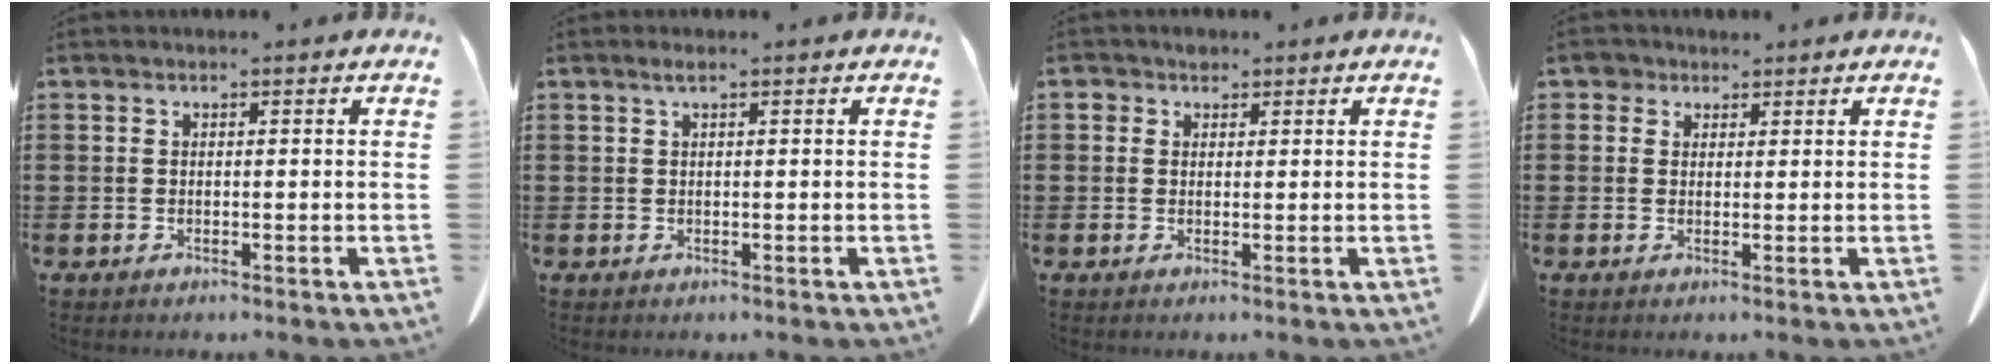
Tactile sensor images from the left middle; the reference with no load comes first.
{"total": 0.9, "force": [0.4, 0.0, 0.8], "torque": [-0.014, 0.002, 0.007]}
{"total": 1.9, "force": [1.2, 1.4, 0.5], "torque": [-0.006, 0.004, 0.019]}
{"total": 2.2, "force": [1.6, 1.5, 0.4], "torque": [-0.007, 0.005, 0.027]}